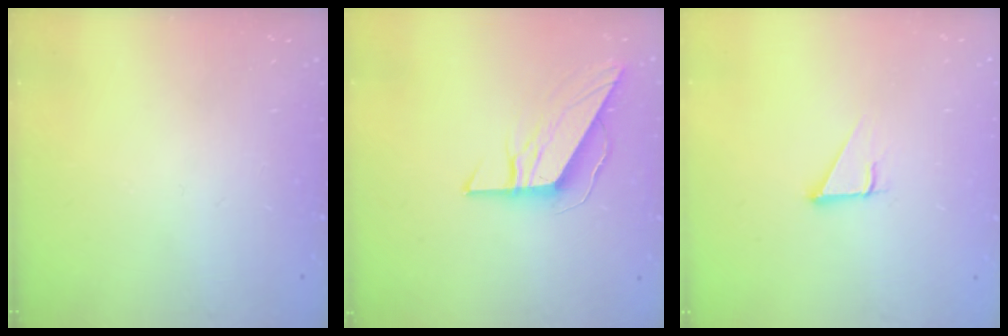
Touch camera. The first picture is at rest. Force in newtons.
{"total": 8.8, "press": 8.8, "slide": 0.4}
{"total": 2.9, "press": 2.9, "slide": 0.1}